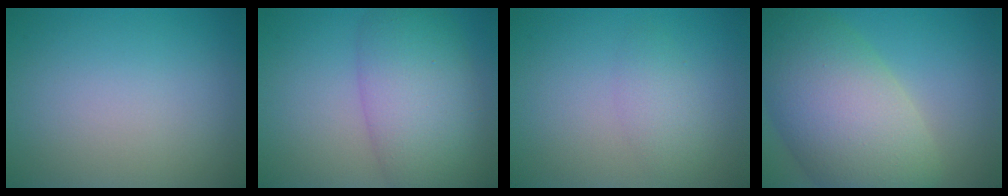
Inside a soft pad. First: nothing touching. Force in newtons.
{"total": 8.3, "press": 8.3, "slide": 0.3}
{"total": 1.8, "press": 1.8, "slide": 0.1}
{"total": 11.8, "press": 11.8, "slide": 0.5}